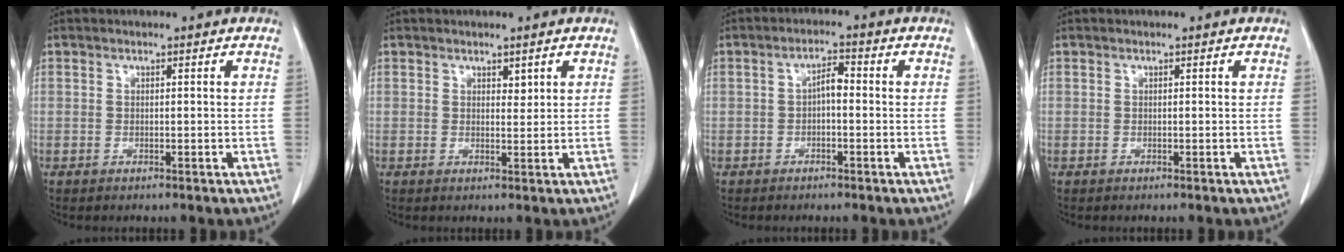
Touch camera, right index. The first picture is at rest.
{"total": 1.3, "force": [0.8, 0.6, 0.7], "torque": [-0.009, -0.005, 0.013]}
{"total": 2.7, "force": [-0.4, 1.0, 2.5], "torque": [-0.041, 0.010, -0.007]}
{"total": 0.0}